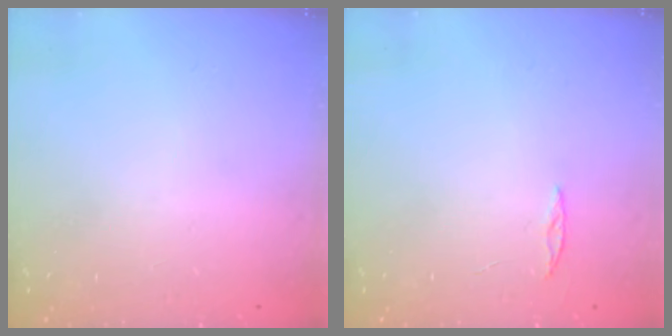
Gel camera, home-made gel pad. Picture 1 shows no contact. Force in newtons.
{"total": 2.0, "press": 2.0, "slide": 0.2}